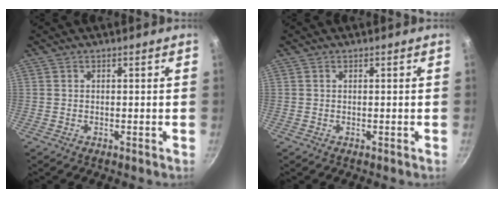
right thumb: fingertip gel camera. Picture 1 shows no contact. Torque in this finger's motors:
{"motor_torque": [0.07, -0.31, -0.78, 0.24, -0.07]}